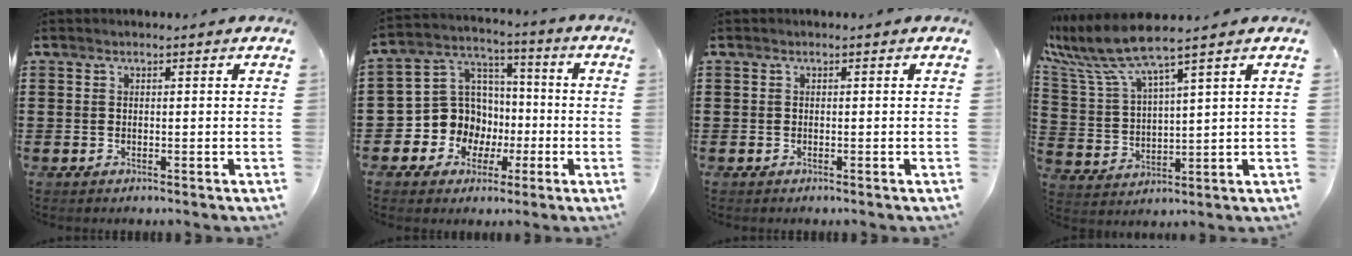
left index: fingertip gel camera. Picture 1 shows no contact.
{"total": 9.6, "force": [-2.1, 9.2, 1.9], "torque": [-0.089, 0.006, -0.034]}
{"total": 0.0}
{"total": 8.0, "force": [6.7, 0.5, 4.3], "torque": [-0.119, -0.035, 0.114]}